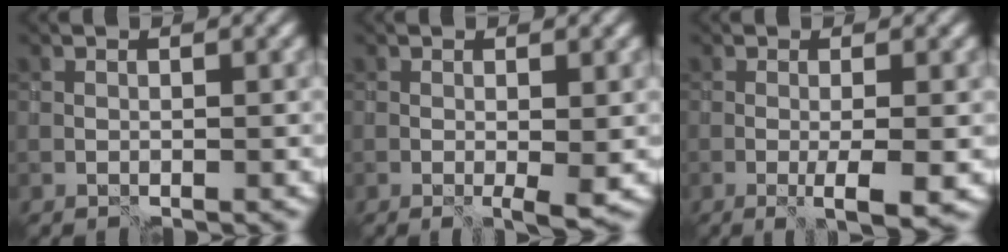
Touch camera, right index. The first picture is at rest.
{"total": 1.8, "force": [-0.4, 0.0, 1.8], "torque": [-0.024, -0.007, -0.006]}
{"total": 2.9, "force": [-0.9, -0.3, 2.7], "torque": [-0.044, -0.007, -0.013]}